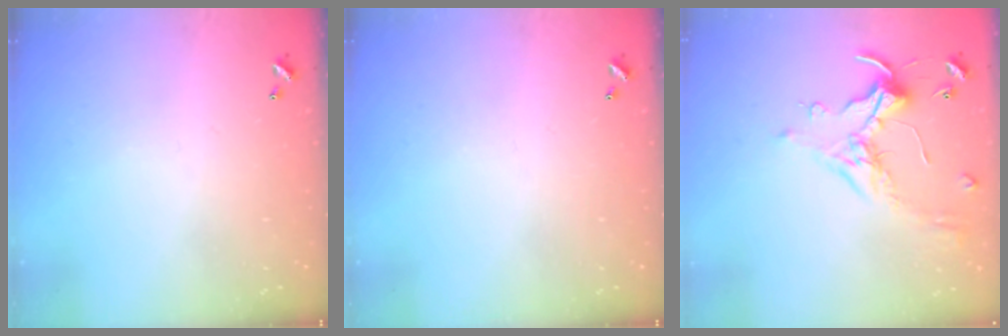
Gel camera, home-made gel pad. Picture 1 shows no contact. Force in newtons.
{"total": 0.0}
{"total": 0.9, "press": 0.5, "slide": 0.7}